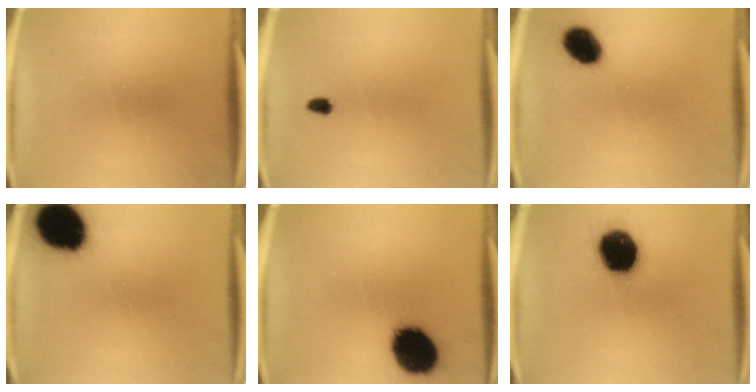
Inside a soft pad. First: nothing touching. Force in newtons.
{"total": 1.4}
{"total": 8.8}
{"total": 18.9}
{"total": 18.4}
{"total": 18.4}